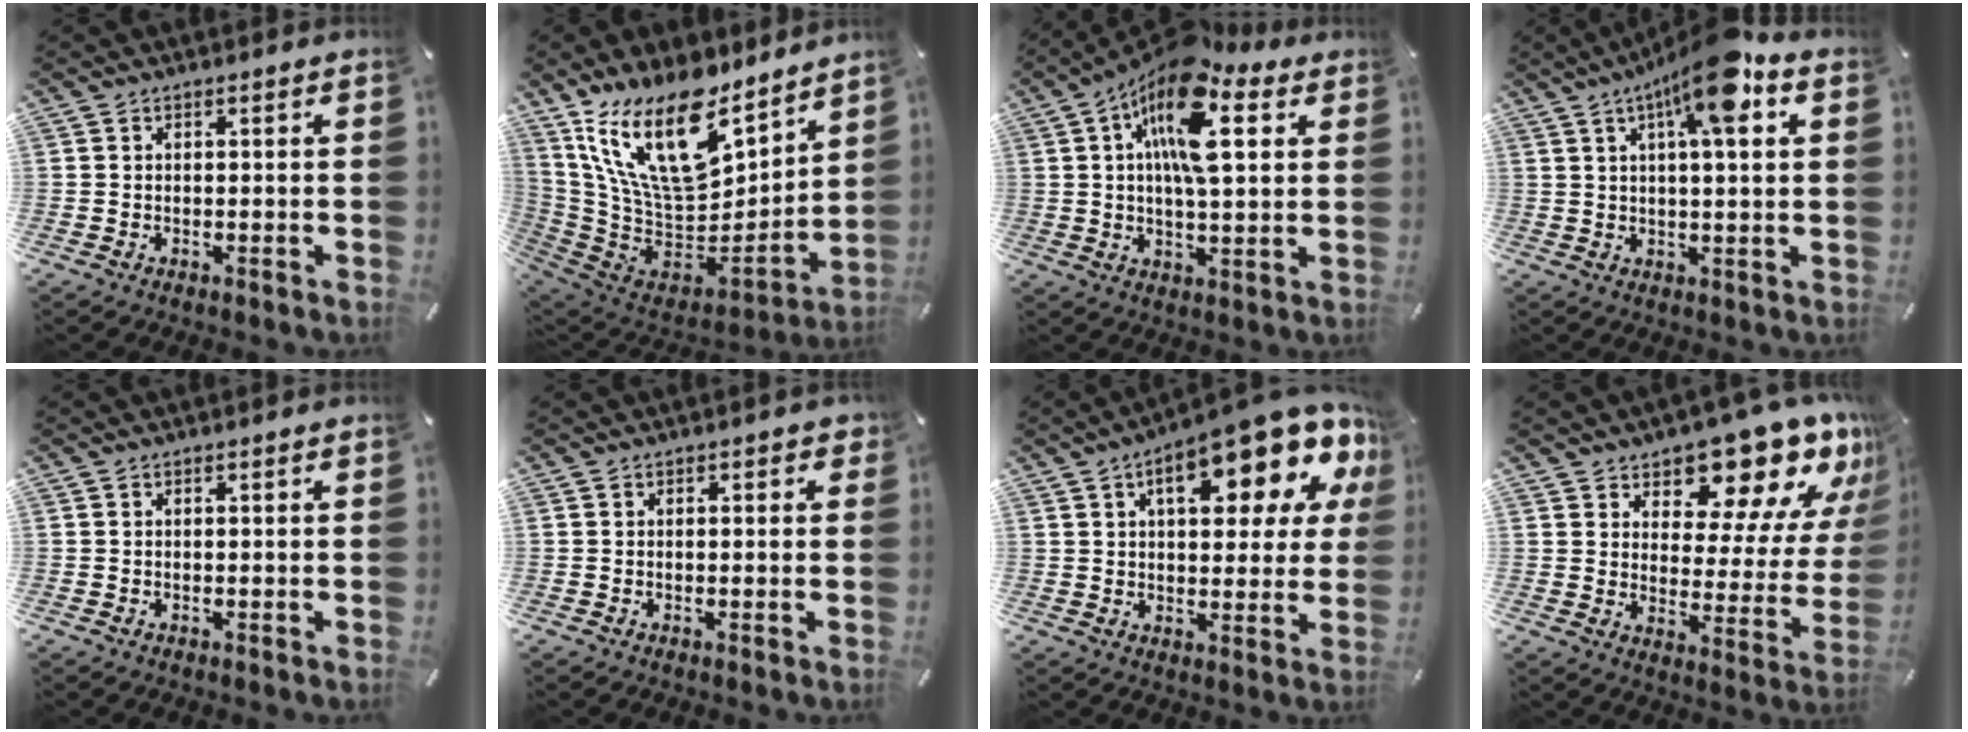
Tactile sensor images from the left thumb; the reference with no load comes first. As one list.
[{"total": 23.8, "force": [13.4, 12.3, 15.4], "torque": [-0.309, -0.092, 0.238]}, {"total": 17.1, "force": [7.2, 7.2, 13.8], "torque": [-0.257, -0.023, 0.116]}, {"total": 12.9, "force": [6.3, 2.8, 10.9], "torque": [-0.185, -0.016, 0.101]}, {"total": 0.0}, {"total": 0.9, "force": [0.2, 0.7, 0.6], "torque": [-0.004, 0.003, 0.000]}, {"total": 19.0, "force": [10.1, 7.6, 14.2], "torque": [-0.194, -0.058, 0.158]}, {"total": 16.3, "force": [13.0, 6.9, 7.1], "torque": [-0.094, -0.112, 0.217]}]